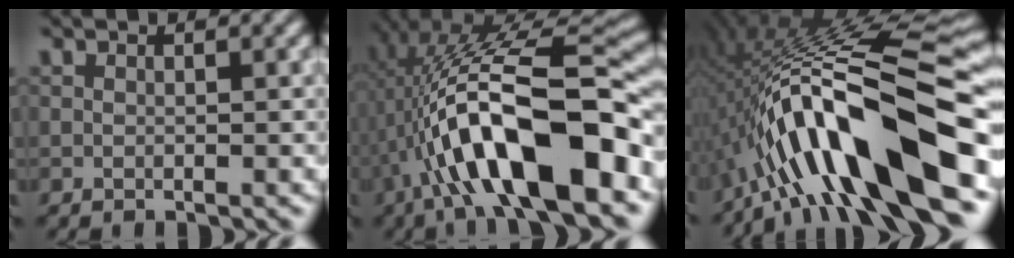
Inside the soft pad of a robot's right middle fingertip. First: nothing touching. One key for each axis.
{"total": 13.3, "fx": -3.4, "fy": 4.2, "fz": 12.1, "tx": -0.202, "ty": 0.022, "tz": -0.050}
{"total": 15.5, "fx": -5.5, "fy": 3.9, "fz": 13.9, "tx": -0.227, "ty": 0.031, "tz": -0.078}